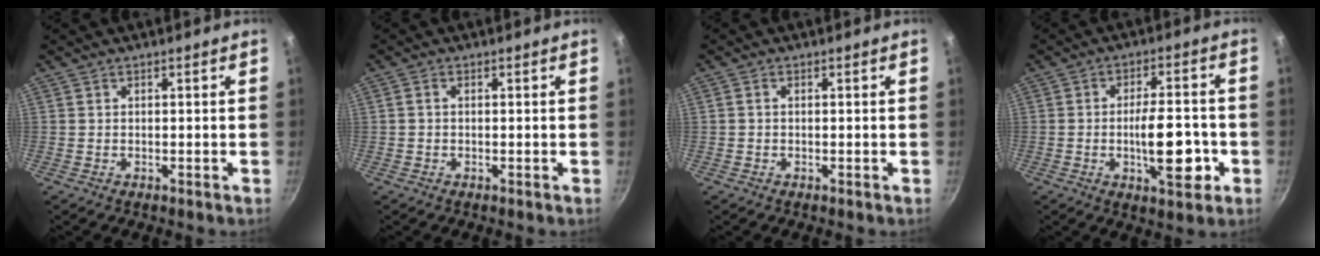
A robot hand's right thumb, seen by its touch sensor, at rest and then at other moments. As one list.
[{"total": 0.9, "force": [0.0, 0.7, 0.6], "torque": [-0.012, 0.006, -0.001]}, {"total": 0.7, "force": [0.0, 0.5, 0.5], "torque": [-0.008, 0.005, -0.001]}, {"total": 11.5, "force": [-2.9, 4.4, 10.2], "torque": [-0.132, 0.016, -0.043]}]